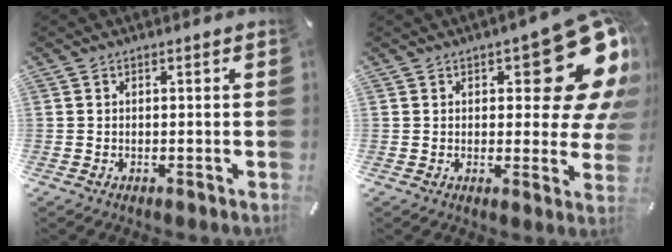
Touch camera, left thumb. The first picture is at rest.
{"total": 17.4, "force": [8.0, 7.0, 13.7], "torque": [-0.159, -0.062, 0.130]}